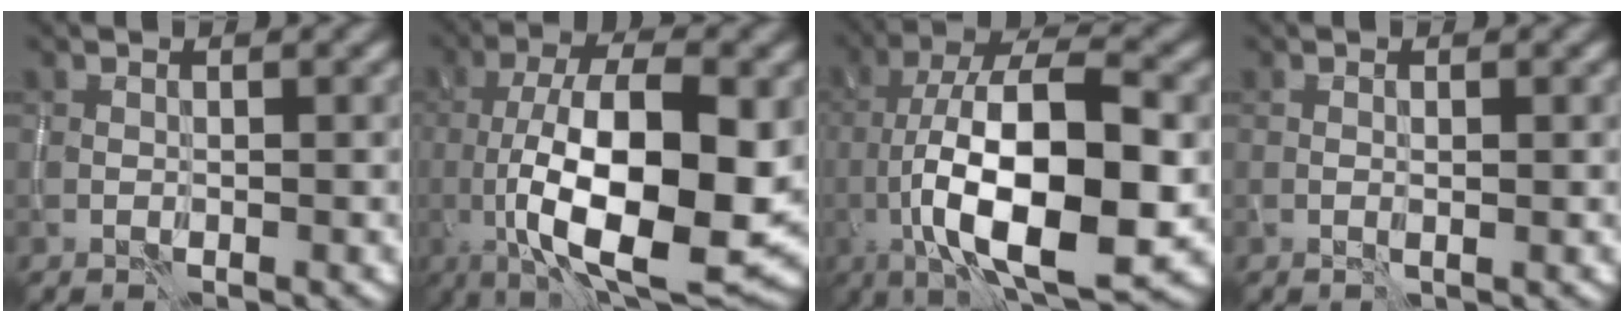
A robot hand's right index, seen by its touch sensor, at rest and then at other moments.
{"total": 13.7, "force": [-1.4, 5.2, 12.6], "torque": [-0.199, -0.007, -0.029]}
{"total": 14.2, "force": [-3.0, 5.1, 12.9], "torque": [-0.210, 0.007, -0.059]}
{"total": 0.5, "force": [0.1, 0.0, 0.5], "torque": [-0.008, 0.001, 0.000]}